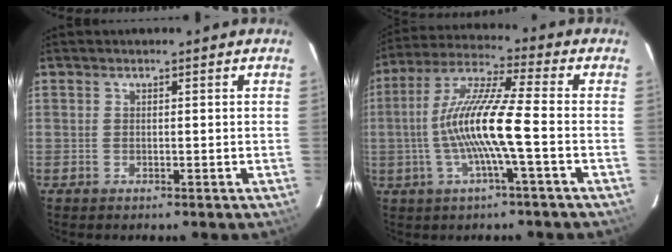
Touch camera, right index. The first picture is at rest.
{"total": 12.5, "force": [-2.4, 0.0, 12.3], "torque": [-0.242, 0.005, -0.047]}